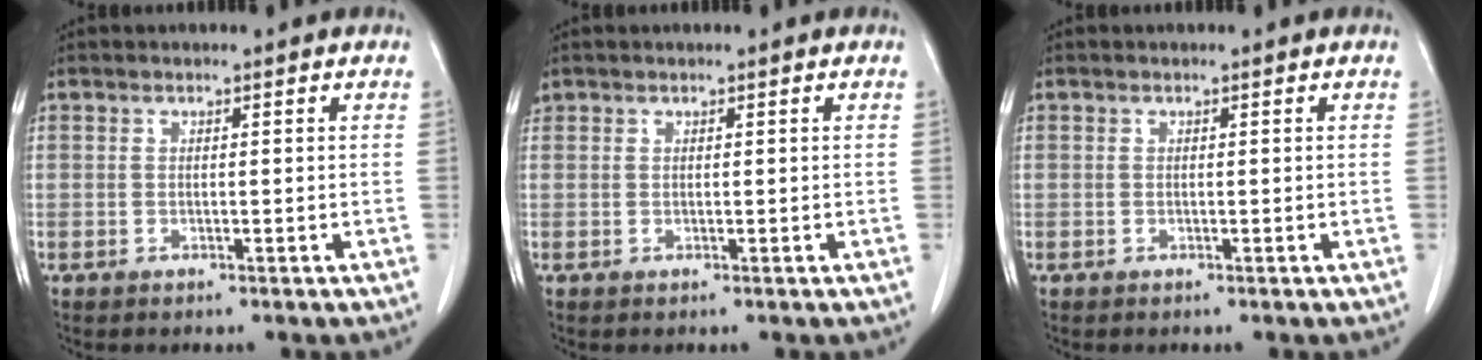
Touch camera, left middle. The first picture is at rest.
{"total": 0.6, "force": [0.5, 0.4, -0.2], "torque": [0.005, 0.012, 0.009]}
{"total": 0.0}